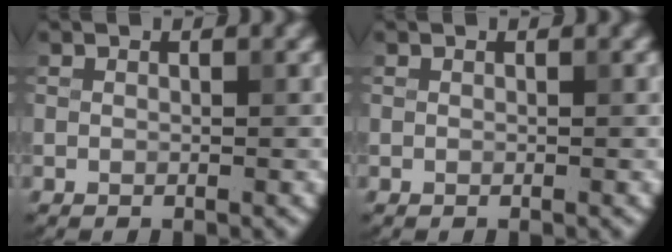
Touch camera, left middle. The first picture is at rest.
{"total": 0.0}